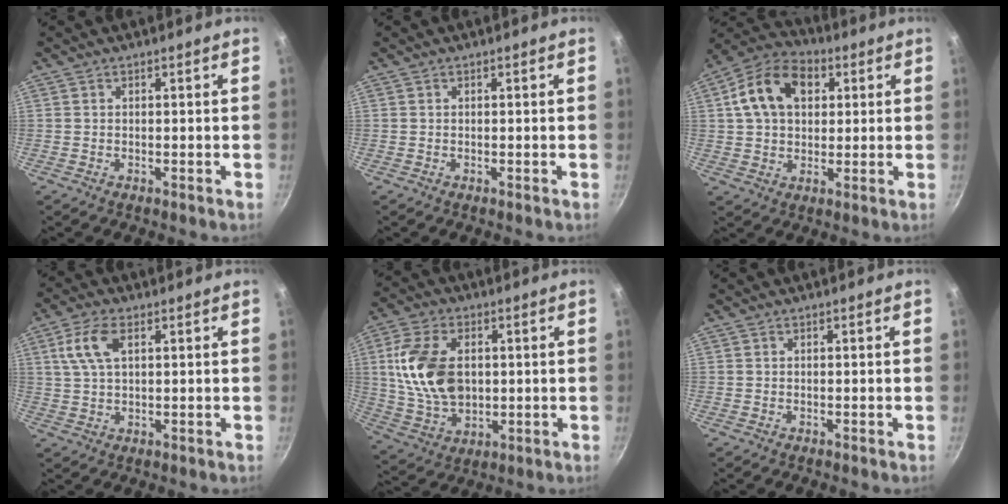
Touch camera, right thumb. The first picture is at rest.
{"total": 0.0}
{"total": 13.9, "force": [3.9, 9.8, 9.0], "torque": [-0.134, 0.016, 0.049]}
{"total": 7.0, "force": [2.3, 3.6, 5.5], "torque": [-0.111, 0.006, 0.044]}
{"total": 15.7, "force": [1.8, 10.3, 11.8], "torque": [-0.209, -0.004, 0.042]}
{"total": 0.0}